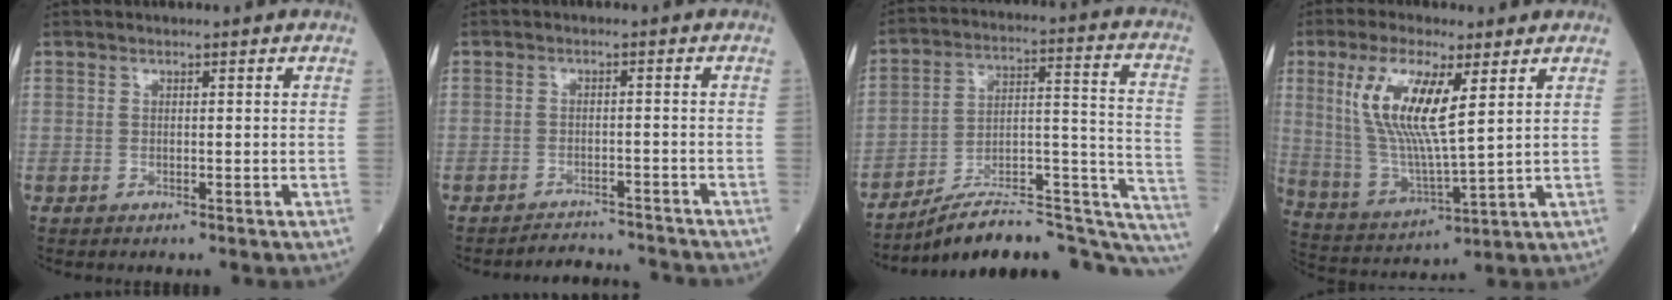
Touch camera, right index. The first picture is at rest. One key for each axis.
{"total": 4.9, "fx": -4.9, "fy": 0.0, "fz": -0.5, "tx": 0.010, "ty": 0.009, "tz": -0.073}
{"total": 24.6, "fx": -21.5, "fy": 4.4, "fz": 11.1, "tx": -0.083, "ty": 0.051, "tz": -0.305}
{"total": 12.8, "fx": 4.4, "fy": 2.6, "fz": 11.8, "tx": -0.255, "ty": -0.002, "tz": 0.089}